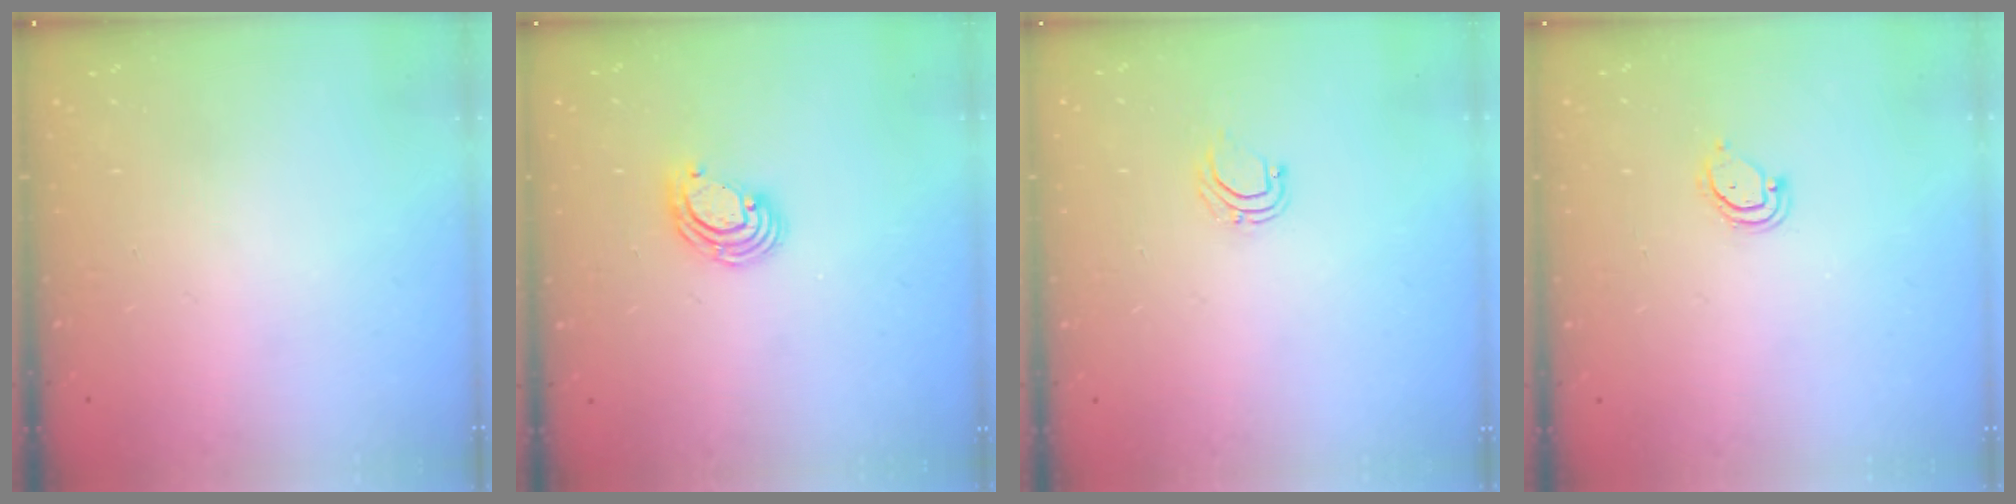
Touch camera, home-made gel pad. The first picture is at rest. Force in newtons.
{"total": 6.5, "press": 6.5, "slide": 0.6}
{"total": 4.9, "press": 4.8, "slide": 0.5}
{"total": 4.0, "press": 4.0, "slide": 0.4}